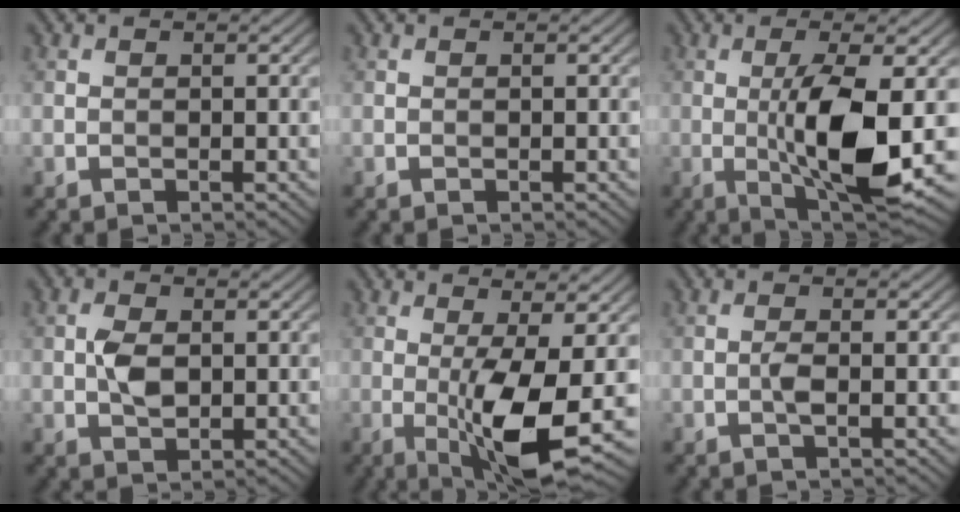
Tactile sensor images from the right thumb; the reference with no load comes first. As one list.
[{"total": 0.0}, {"total": 10.3, "force": [-0.8, 2.4, 9.9], "torque": [-0.173, -0.004, -0.011]}, {"total": 3.3, "force": [0.1, 2.0, 2.6], "torque": [-0.059, 0.000, 0.002]}, {"total": 8.9, "force": [-1.5, 1.8, 8.6], "torque": [-0.153, -0.004, -0.024]}, {"total": 1.5, "force": [-0.5, 0.2, 1.4], "torque": [-0.032, 0.003, -0.011]}]